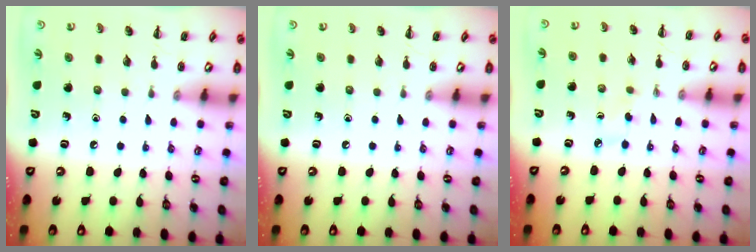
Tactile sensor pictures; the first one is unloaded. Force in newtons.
{"total": 0.0}
{"total": 2.9, "press": 2.7, "slide": 1.1}